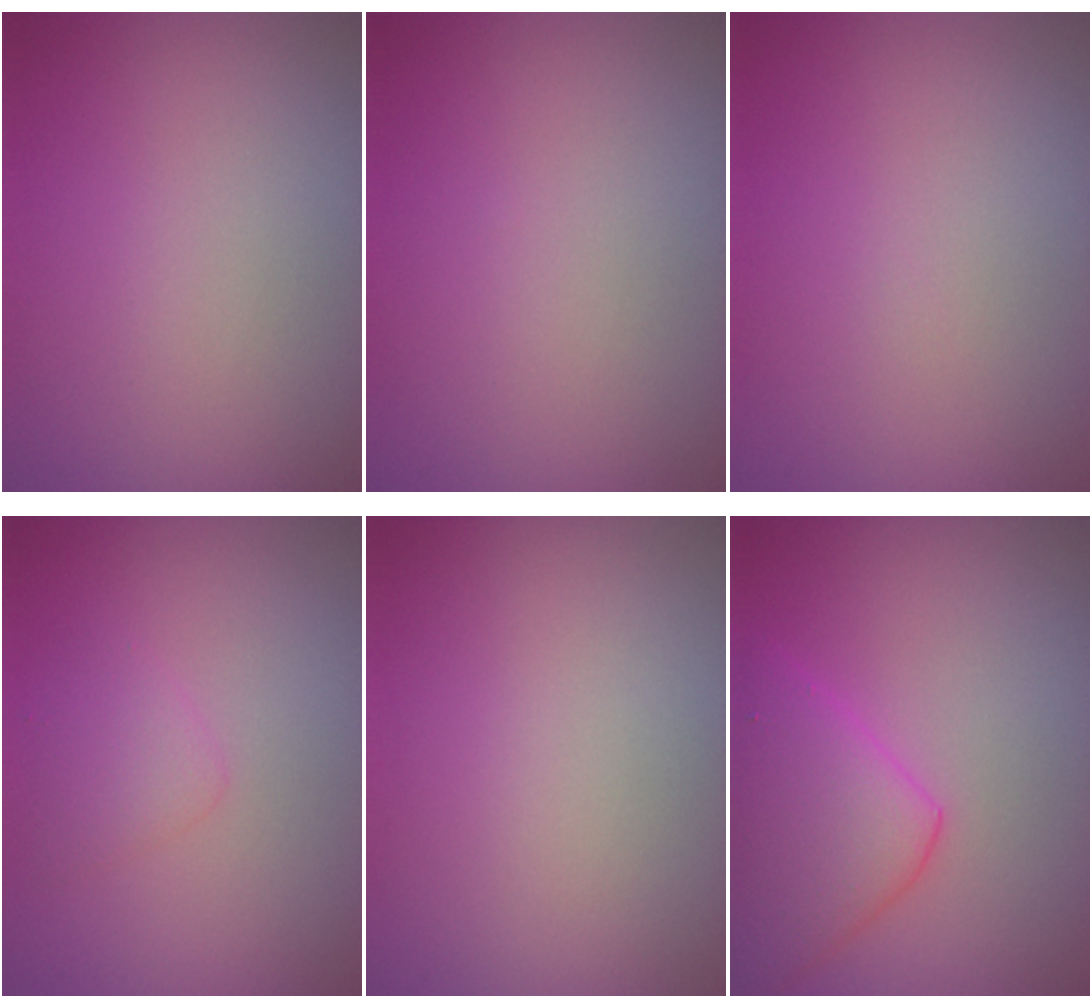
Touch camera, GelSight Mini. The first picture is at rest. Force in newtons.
{"total": 0.0}
{"total": 0.0}
{"total": 1.4, "press": 1.4, "slide": 0.0}
{"total": 0.0}
{"total": 5.7, "press": 5.7, "slide": 0.3}